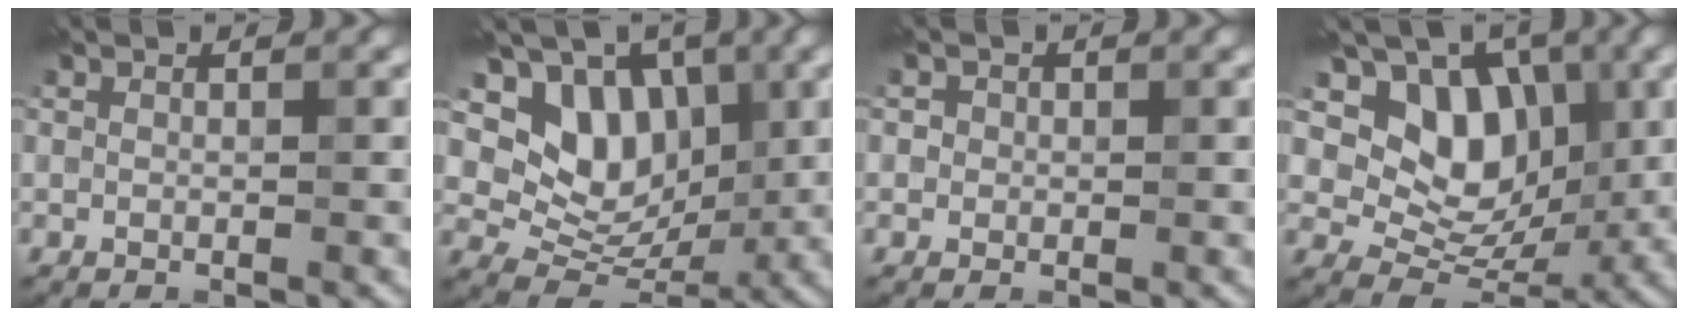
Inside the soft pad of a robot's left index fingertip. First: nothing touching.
{"total": 7.2, "force": [2.7, 5.5, 3.7], "torque": [-0.054, -0.011, 0.040]}
{"total": 1.2, "force": [0.1, 1.1, 0.2], "torque": [0.007, 0.003, -0.010]}
{"total": 8.2, "force": [2.7, 6.2, 4.6], "torque": [-0.067, -0.010, 0.036]}